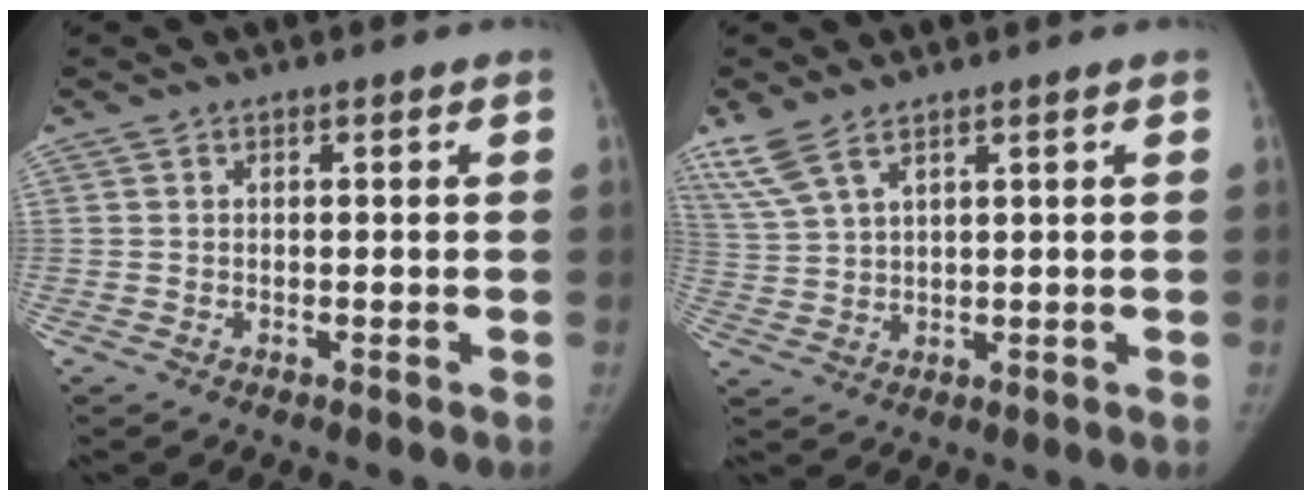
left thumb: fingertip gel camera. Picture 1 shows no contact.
{"total": 7.7, "force": [5.6, 2.5, 4.7], "torque": [-0.116, -0.006, 0.126]}